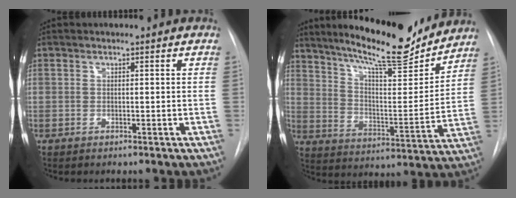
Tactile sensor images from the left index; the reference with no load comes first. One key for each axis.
{"total": 18.7, "fx": 16.3, "fy": 2.5, "fz": 8.9, "tx": -0.143, "ty": -0.016, "tz": 0.248}